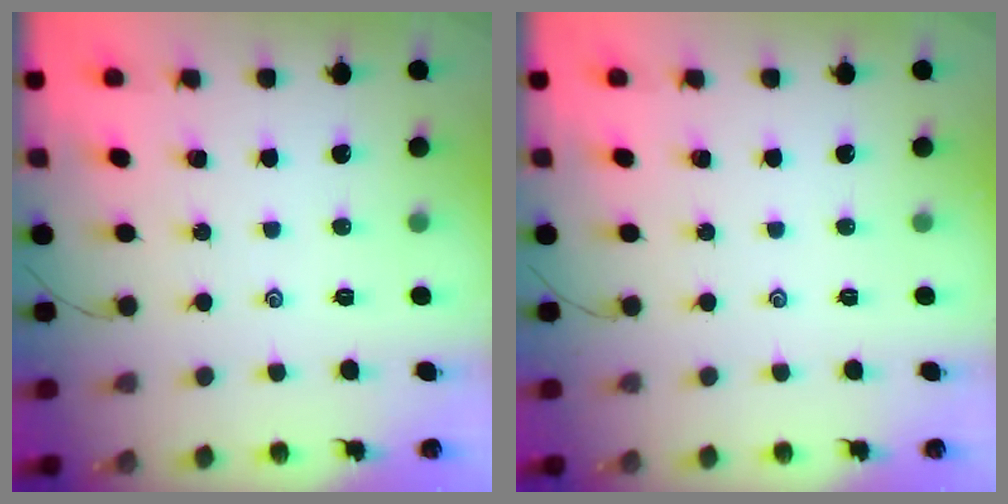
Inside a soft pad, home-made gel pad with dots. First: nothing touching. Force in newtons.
{"total": 0.0}